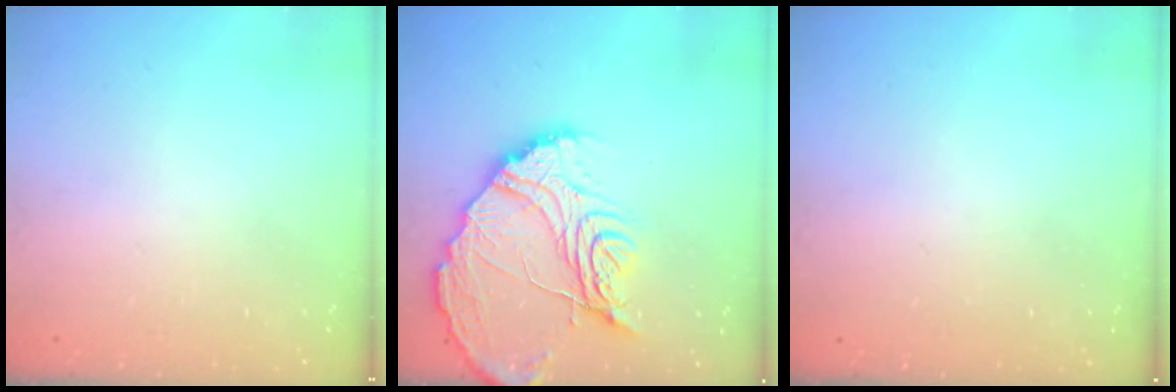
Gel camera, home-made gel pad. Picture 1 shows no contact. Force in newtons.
{"total": 18.4, "press": 18.3, "slide": 1.6}
{"total": 2.8, "press": 2.8, "slide": 0.1}